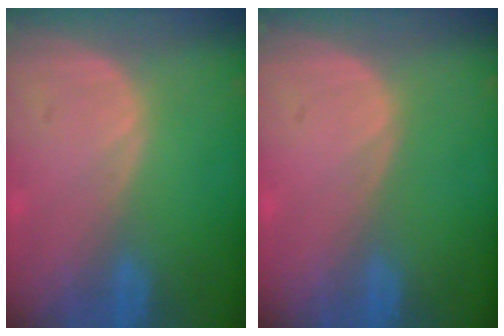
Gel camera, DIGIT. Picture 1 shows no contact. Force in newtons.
{"total": 0.0}